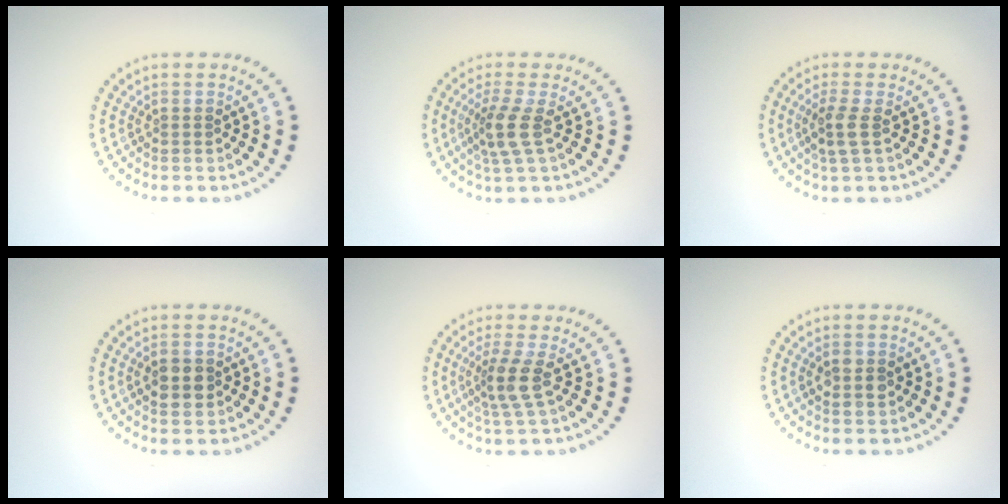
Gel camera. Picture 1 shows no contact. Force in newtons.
{"total": 2.9, "press": 2.2, "slide": 1.8}
{"total": 2.0, "press": 1.7, "slide": 1.1}
{"total": 2.8, "press": 2.8, "slide": 0.1}
{"total": 2.9, "press": 2.2, "slide": 1.9}
{"total": 2.1, "press": 2.1, "slide": 0.2}